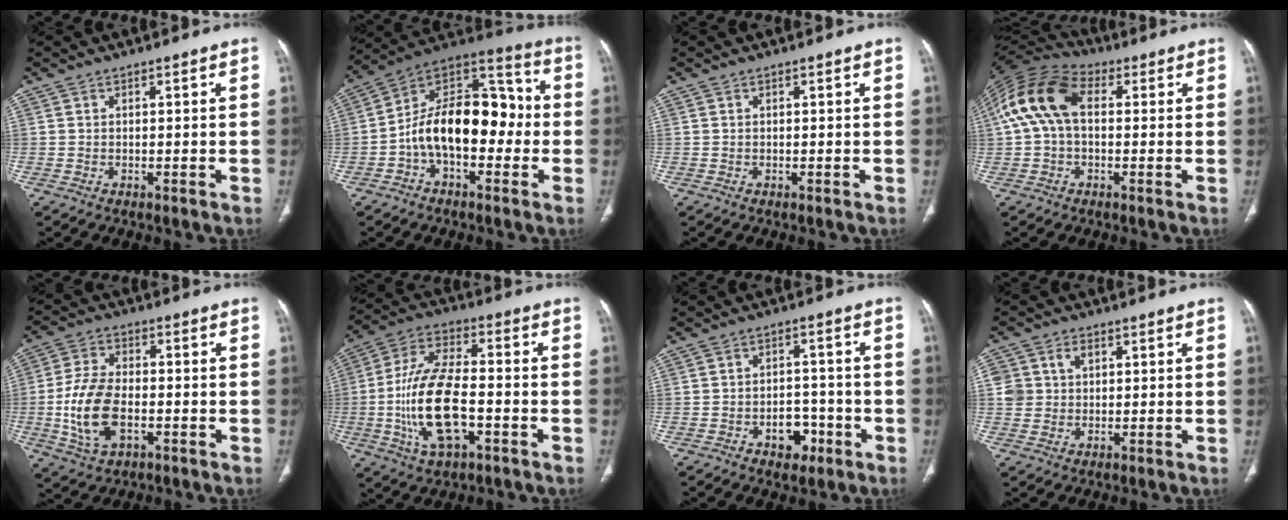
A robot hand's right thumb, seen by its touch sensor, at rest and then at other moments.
{"total": 18.7, "force": [-2.7, 10.9, 15.0], "torque": [-0.218, 0.061, -0.055]}
{"total": 0.0}
{"total": 13.7, "force": [1.8, 8.7, 10.4], "torque": [-0.213, 0.041, 0.024]}
{"total": 12.3, "force": [-2.6, 7.0, 9.7], "torque": [-0.196, 0.010, -0.046]}
{"total": 17.1, "force": [-3.8, 7.7, 14.7], "torque": [-0.293, 0.023, -0.068]}
{"total": 5.9, "force": [-2.8, 4.1, 3.2], "torque": [-0.020, 0.028, -0.036]}
{"total": 5.5, "force": [1.6, 4.7, 2.4], "torque": [-0.028, -0.001, 0.036]}